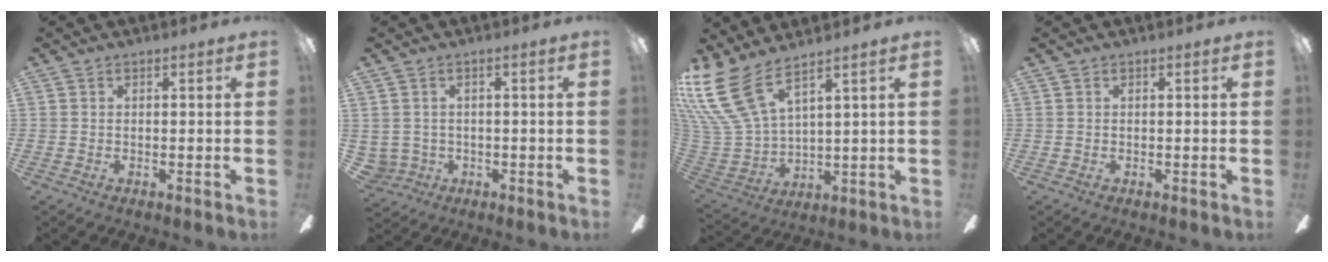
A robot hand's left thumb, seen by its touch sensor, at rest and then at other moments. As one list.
[{"total": 3.0, "force": [0.0, 3.0, 0.5], "torque": [-0.024, 0.004, -0.001]}, {"total": 15.9, "force": [10.2, 6.8, 10.0], "torque": [-0.251, -0.062, 0.188]}, {"total": 0.0}]